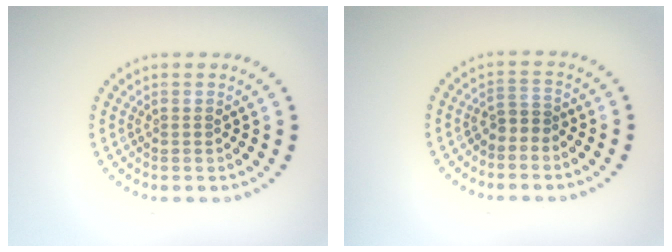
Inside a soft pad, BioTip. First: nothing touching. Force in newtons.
{"total": 1.3, "press": 1.0, "slide": 0.8}